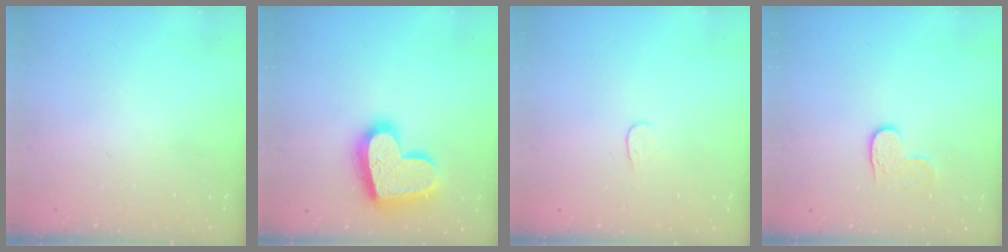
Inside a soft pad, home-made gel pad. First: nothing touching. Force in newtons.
{"total": 20.4, "press": 20.3, "slide": 1.7}
{"total": 3.8, "press": 3.7, "slide": 0.4}
{"total": 4.7, "press": 4.7, "slide": 0.4}